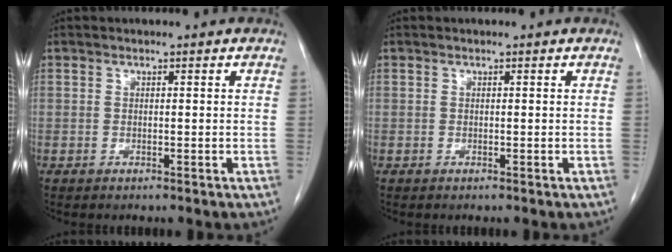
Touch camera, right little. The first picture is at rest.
{"total": 0.0}